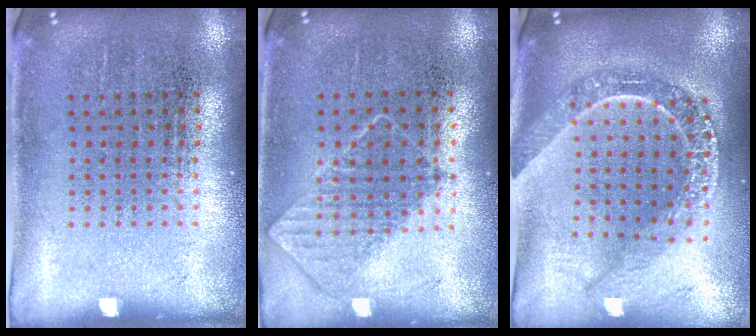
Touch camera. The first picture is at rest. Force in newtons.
{"total": 0.8, "press": 0.8, "slide": 0.2}
{"total": 2.3, "press": 2.0, "slide": 1.2}